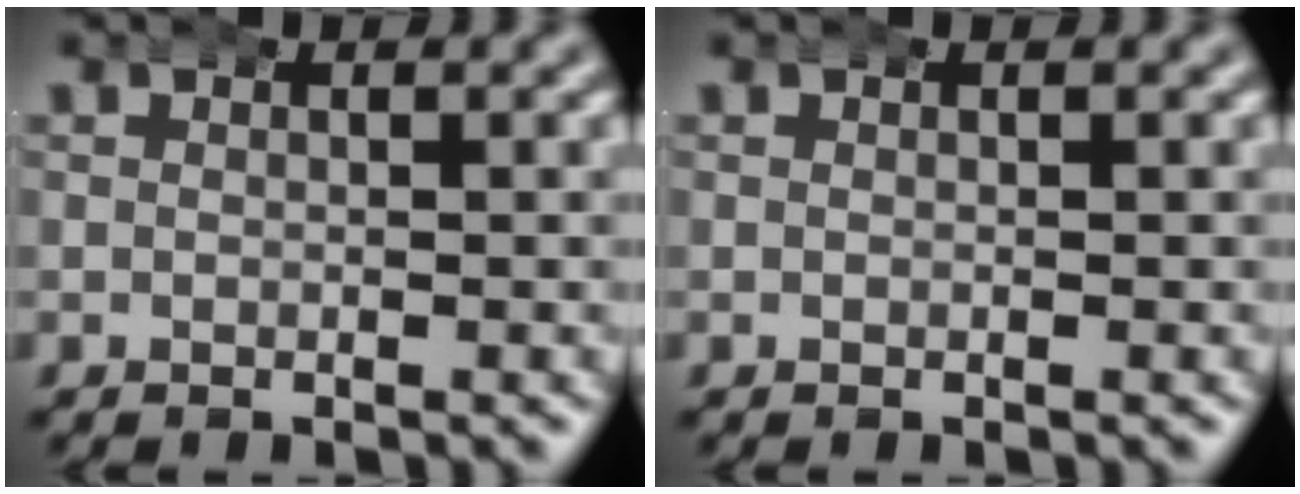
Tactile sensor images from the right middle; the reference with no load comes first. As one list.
[{"total": 0.0}]